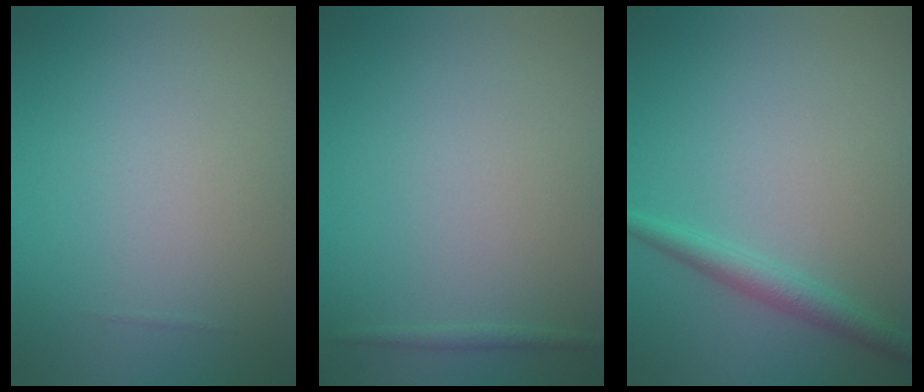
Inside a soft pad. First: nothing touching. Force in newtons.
{"total": 0.5, "press": 0.5, "slide": 0.1}
{"total": 2.1, "press": 2.1, "slide": 0.1}